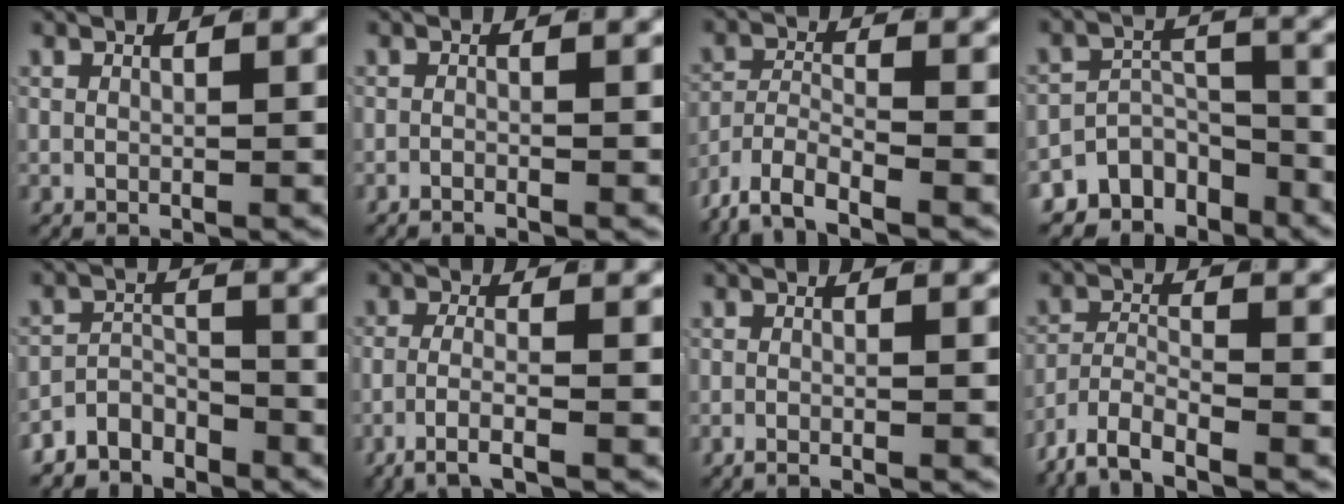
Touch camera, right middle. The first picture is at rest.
{"total": 1.2, "force": [-1.2, 0.1, 0.2], "torque": [-0.005, -0.002, -0.022]}
{"total": 6.5, "force": [-4.9, 3.0, 3.2], "torque": [-0.063, -0.018, -0.083]}
{"total": 10.8, "force": [-8.0, 6.5, 3.1], "torque": [-0.032, -0.017, -0.138]}
{"total": 4.9, "force": [-4.0, 2.6, 1.3], "torque": [-0.001, 0.000, -0.080]}
{"total": 3.7, "force": [-2.5, 0.7, 2.6], "torque": [-0.057, -0.017, -0.039]}
{"total": 1.5, "force": [-1.3, 0.2, 0.7], "torque": [-0.015, -0.001, -0.026]}
{"total": 5.8, "force": [-4.5, 2.6, 2.7], "torque": [-0.053, -0.014, -0.079]}